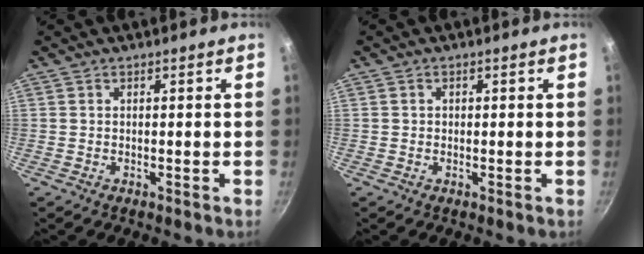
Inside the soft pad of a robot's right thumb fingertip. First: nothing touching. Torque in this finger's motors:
{"motor_torque": [0.12, -0.47, -0.32, 0.16, 0.06]}